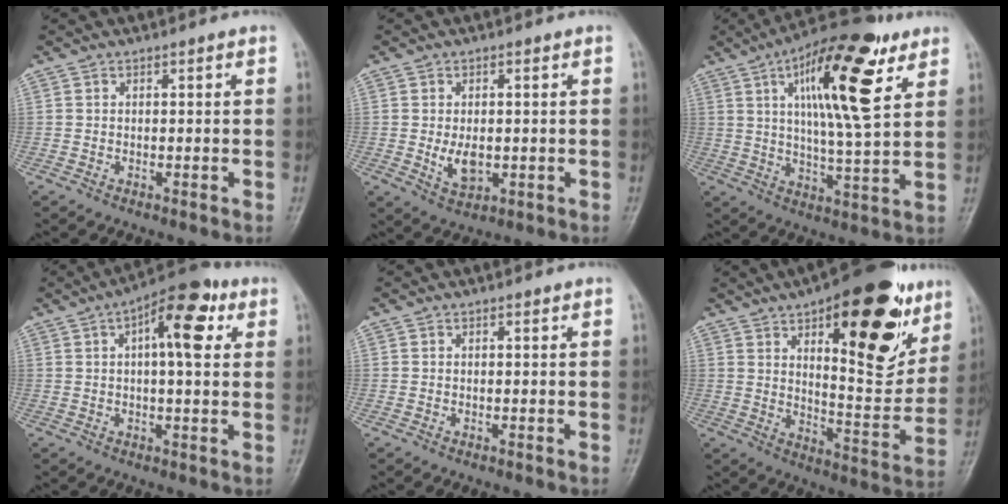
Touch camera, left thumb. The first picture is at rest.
{"total": 4.9, "force": [-0.3, 3.0, 3.8], "torque": [-0.057, -0.009, 0.003]}
{"total": 19.3, "force": [8.3, 5.6, 16.5], "torque": [-0.246, -0.024, 0.130]}
{"total": 11.7, "force": [3.9, 4.6, 10.1], "torque": [-0.134, 0.017, 0.048]}
{"total": 0.0}
{"total": 25.7, "force": [12.9, 10.1, 19.7], "torque": [-0.229, -0.051, 0.191]}